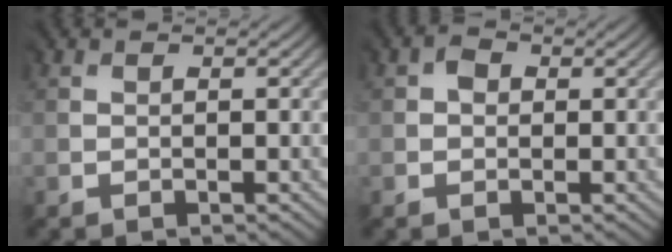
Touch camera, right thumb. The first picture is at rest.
{"total": 1.5, "force": [0.4, 1.3, 0.7], "torque": [-0.005, 0.003, 0.002]}